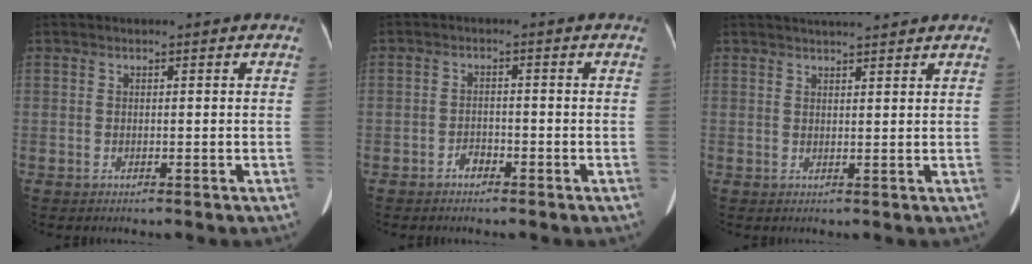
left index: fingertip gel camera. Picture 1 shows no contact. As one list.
[{"total": 1.7, "force": [-1.3, 0.9, 0.6], "torque": [-0.010, 0.003, -0.021]}, {"total": 6.4, "force": [5.7, 0.6, 2.9], "torque": [-0.041, 0.022, 0.078]}]